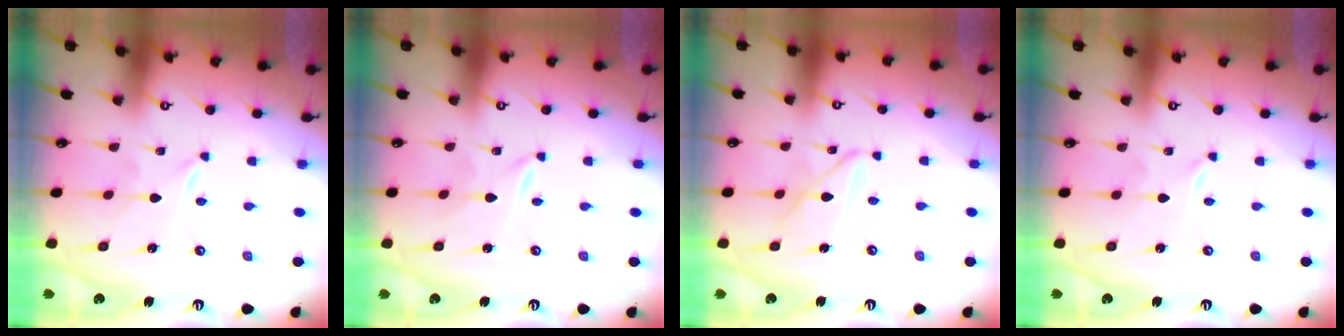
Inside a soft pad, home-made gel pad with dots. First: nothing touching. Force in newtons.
{"total": 0.0}
{"total": 7.3, "press": 7.3, "slide": 0.5}
{"total": 0.0}